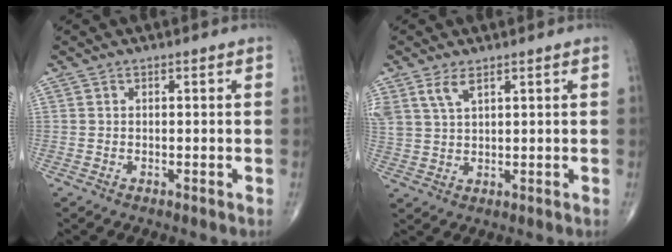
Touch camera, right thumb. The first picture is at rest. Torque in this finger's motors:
{"motor_torque": [0.15, 0.04, 0.50, 0.31, 0.15]}